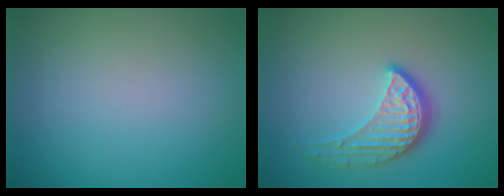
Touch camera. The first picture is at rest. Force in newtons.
{"total": 3.9, "press": 3.0, "slide": 2.5}